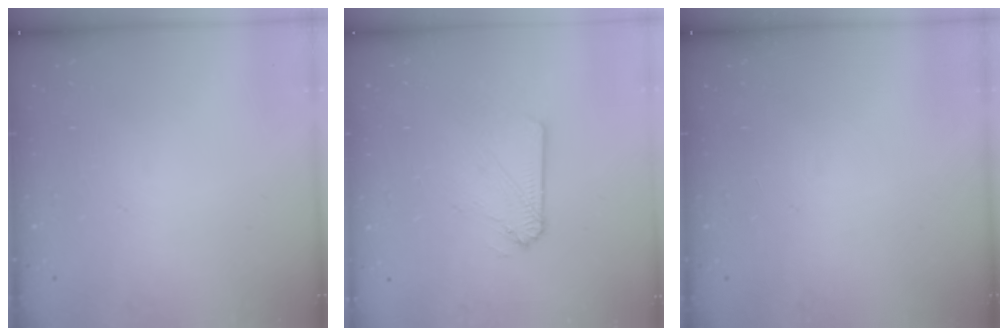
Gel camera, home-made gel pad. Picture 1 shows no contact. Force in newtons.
{"total": 4.4, "press": 4.4, "slide": 0.5}
{"total": 0.0}